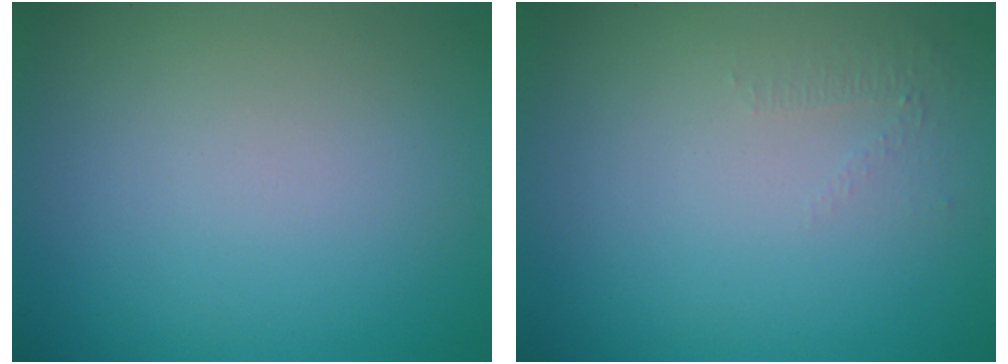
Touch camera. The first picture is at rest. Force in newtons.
{"total": 0.5, "press": 0.2, "slide": 0.5}